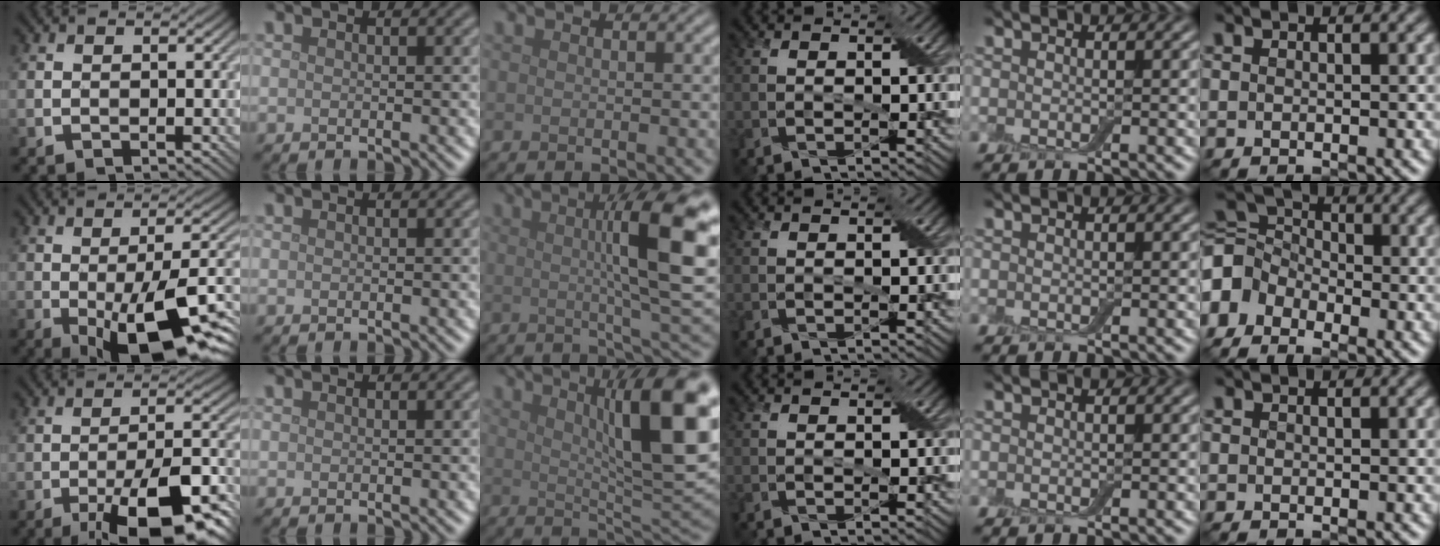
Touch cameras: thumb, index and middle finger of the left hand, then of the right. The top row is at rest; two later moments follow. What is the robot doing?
{"motion": "close", "object": "airpods case & airpods"}